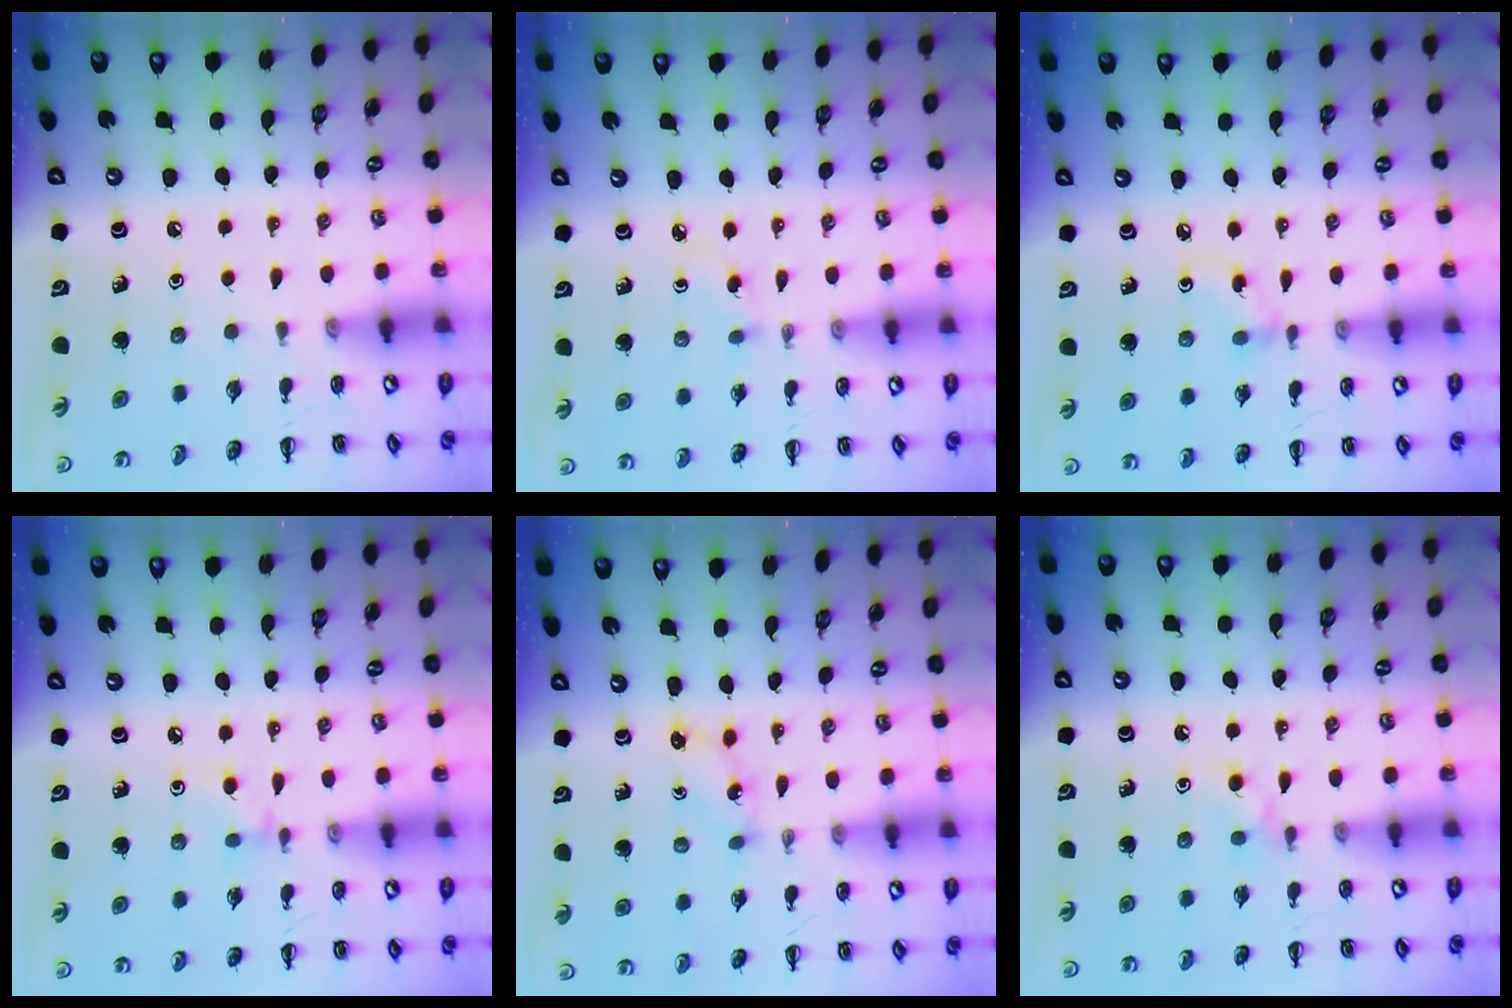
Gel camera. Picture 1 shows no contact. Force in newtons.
{"total": 3.0, "press": 2.8, "slide": 1.1}
{"total": 3.6, "press": 3.4, "slide": 1.4}
{"total": 2.9, "press": 2.6, "slide": 1.2}
{"total": 2.5, "press": 2.4, "slide": 0.7}
{"total": 3.2, "press": 2.9, "slide": 1.5}